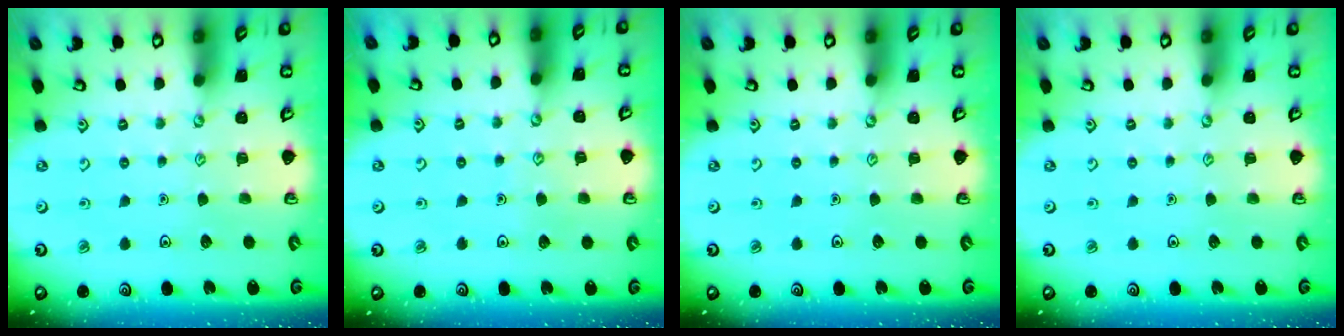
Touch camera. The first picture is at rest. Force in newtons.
{"total": 4.5, "press": 4.5, "slide": 0.3}
{"total": 0.0}
{"total": 0.0}